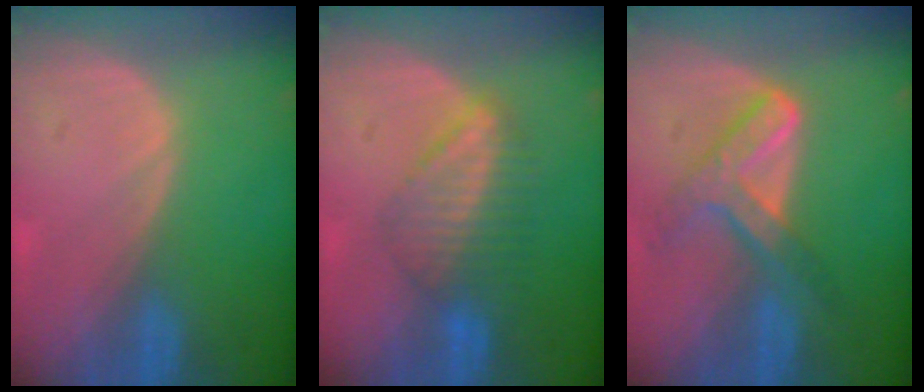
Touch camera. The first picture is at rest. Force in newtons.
{"total": 6.3, "press": 6.1, "slide": 1.4}
{"total": 7.3, "press": 6.1, "slide": 3.9}